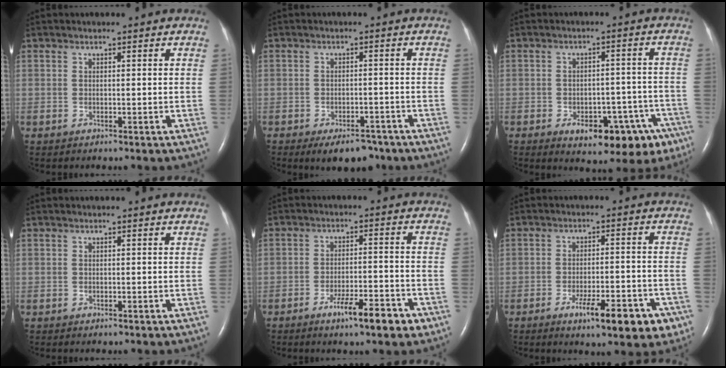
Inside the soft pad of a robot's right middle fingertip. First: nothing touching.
{"total": 6.2, "force": [-4.7, 2.8, 2.9], "torque": [-0.037, -0.001, -0.065]}
{"total": 12.7, "force": [-7.4, 6.0, 8.3], "torque": [-0.081, 0.026, -0.091]}
{"total": 0.0}
{"total": 7.0, "force": [-4.4, 1.2, 5.3], "torque": [-0.088, -0.002, -0.065]}
{"total": 10.1, "force": [-5.8, 2.5, 7.9], "torque": [-0.102, -0.003, -0.077]}